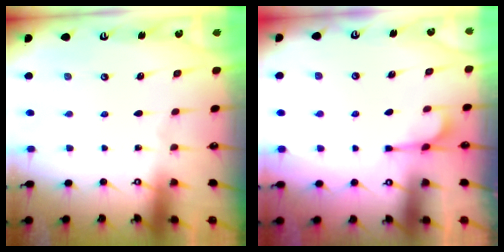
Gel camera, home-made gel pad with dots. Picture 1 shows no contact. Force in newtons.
{"total": 2.5, "press": 2.2, "slide": 1.2}